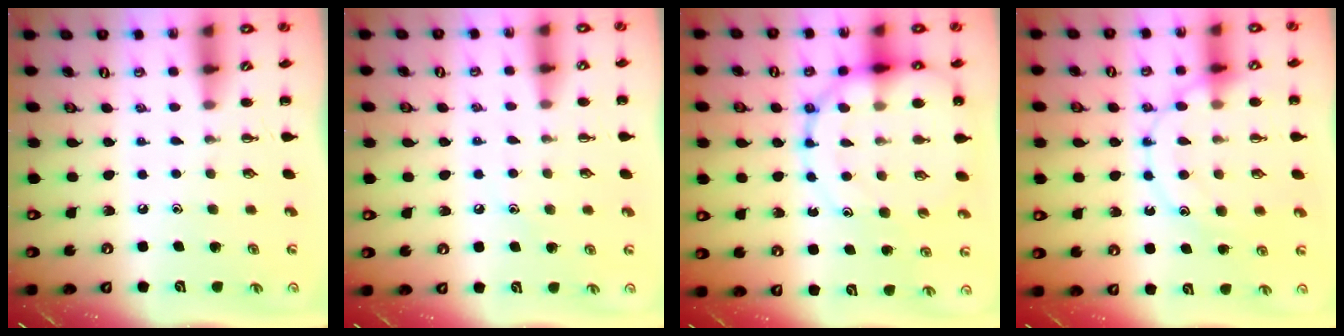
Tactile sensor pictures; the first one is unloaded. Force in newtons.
{"total": 7.5, "press": 7.3, "slide": 2.0}
{"total": 15.8, "press": 15.5, "slide": 3.0}
{"total": 14.3, "press": 14.3, "slide": 1.3}